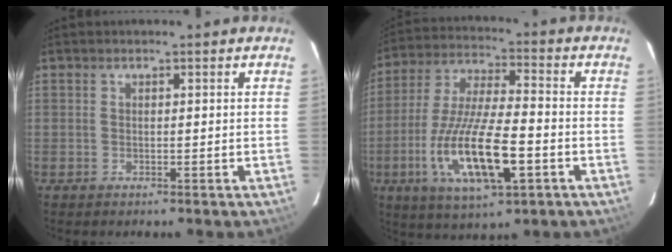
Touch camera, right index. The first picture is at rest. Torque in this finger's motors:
{"motor_torque": [1.22, -0.92, 1.05, 0.21]}